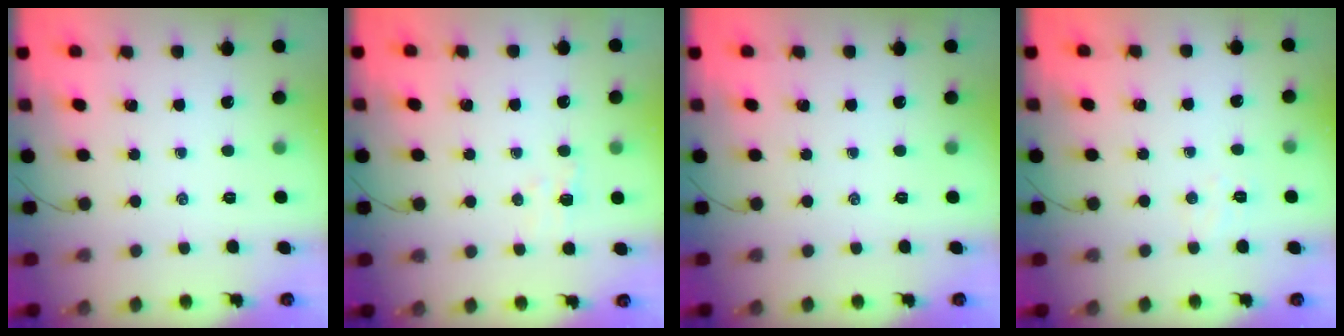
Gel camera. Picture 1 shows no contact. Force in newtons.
{"total": 2.8, "press": 2.7, "slide": 0.7}
{"total": 0.0}
{"total": 3.8, "press": 3.7, "slide": 0.9}